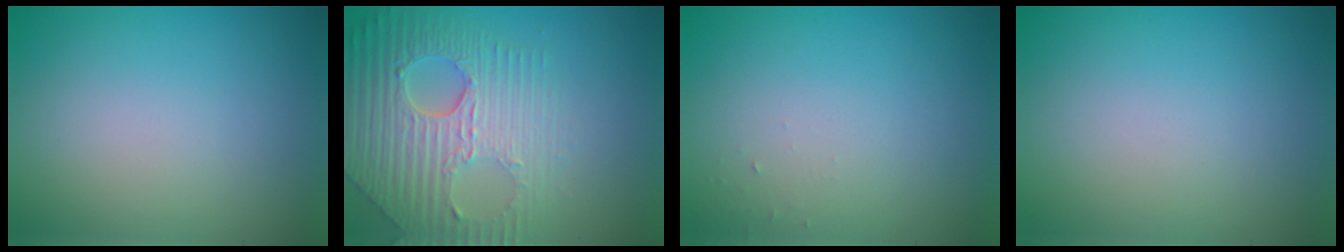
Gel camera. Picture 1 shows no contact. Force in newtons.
{"total": 8.2, "press": 5.7, "slide": 5.9}
{"total": 0.6, "press": 0.6, "slide": 0.1}
{"total": 0.0}